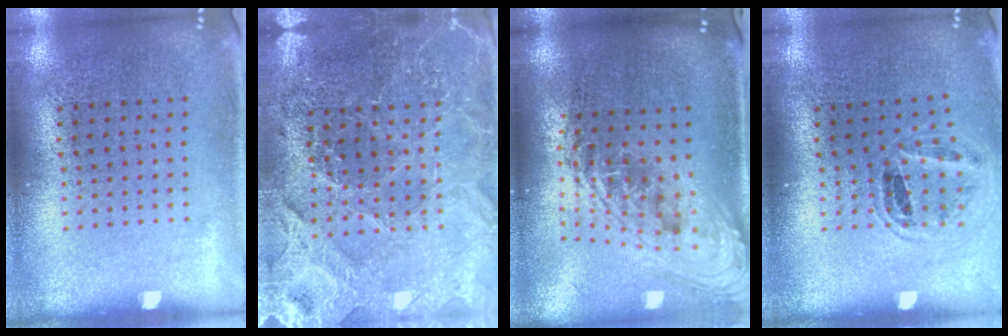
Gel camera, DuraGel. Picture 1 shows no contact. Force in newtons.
{"total": 3.9, "press": 3.7, "slide": 1.2}
{"total": 2.3, "press": 1.7, "slide": 1.6}
{"total": 0.9, "press": 0.9, "slide": 0.1}